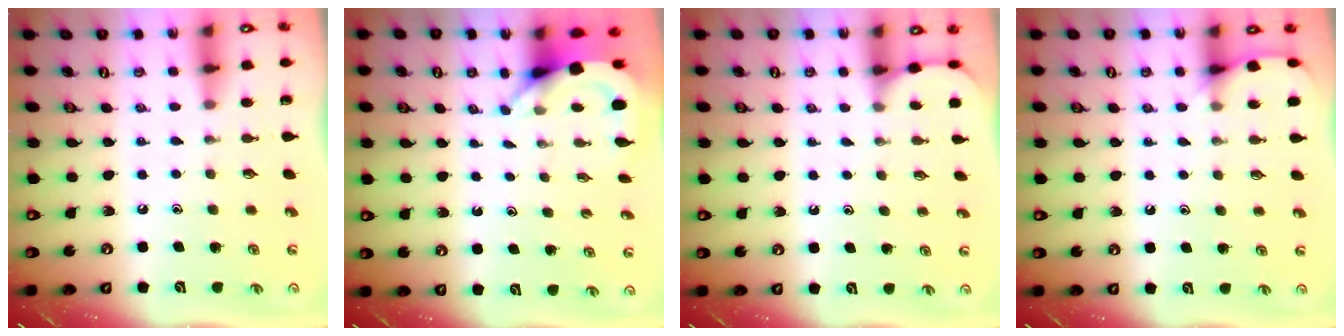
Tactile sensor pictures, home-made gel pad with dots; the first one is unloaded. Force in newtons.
{"total": 3.6, "press": 3.6, "slide": 0.2}
{"total": 1.4, "press": 1.4, "slide": 0.0}
{"total": 5.7, "press": 5.7, "slide": 0.7}